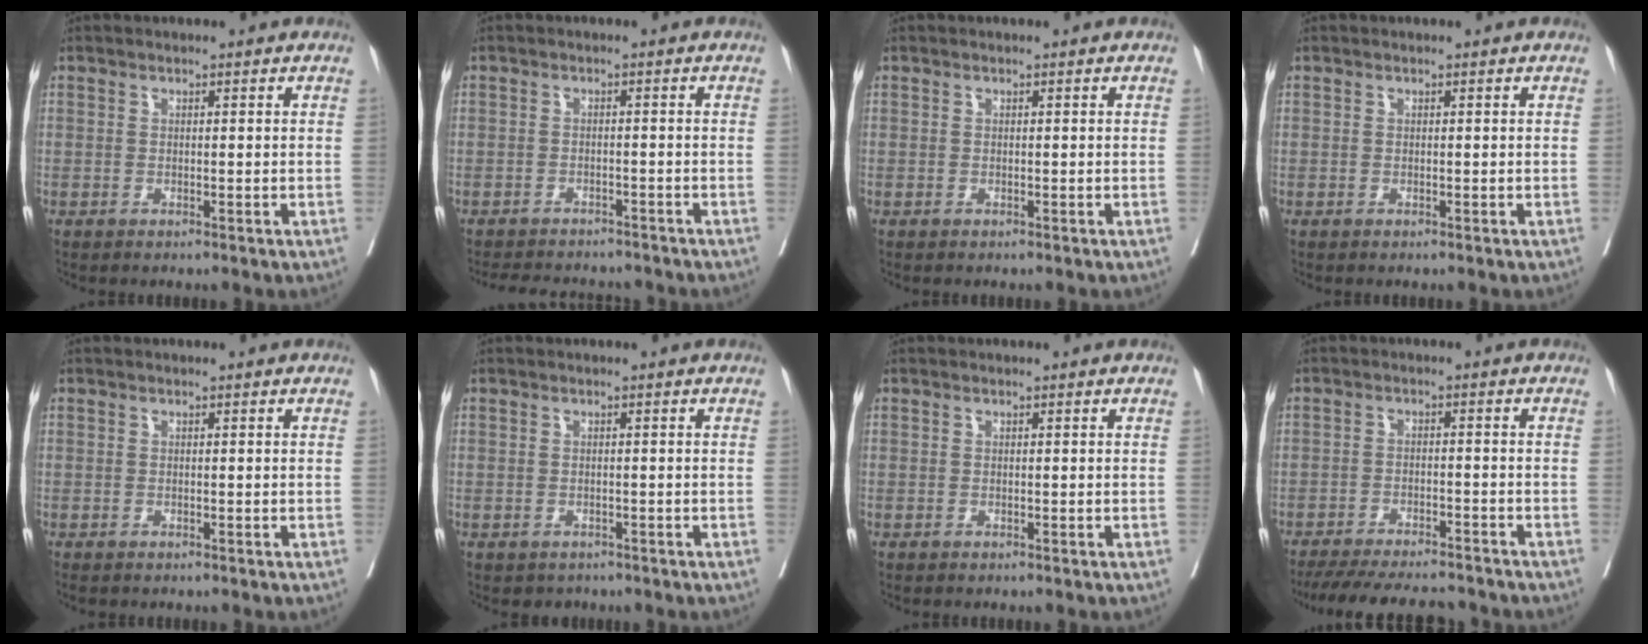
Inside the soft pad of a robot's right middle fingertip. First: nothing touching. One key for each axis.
{"total": 9.6, "fx": -8.9, "fy": 2.6, "fz": 2.4, "tx": -0.039, "ty": 0.004, "tz": -0.113}
{"total": 0.0}
{"total": 0.0}
{"total": 0.7, "fx": -0.6, "fy": 0.3, "fz": 0.2, "tx": -0.007, "ty": -0.002, "tz": -0.010}
{"total": 1.9, "fx": -1.4, "fy": 1.3, "fz": 0.2, "tx": -0.005, "ty": 0.001, "tz": -0.018}
{"total": 0.0}
{"total": 15.3, "fx": -13.9, "fy": 2.7, "fz": 5.8, "tx": -0.112, "ty": -0.014, "tz": -0.193}